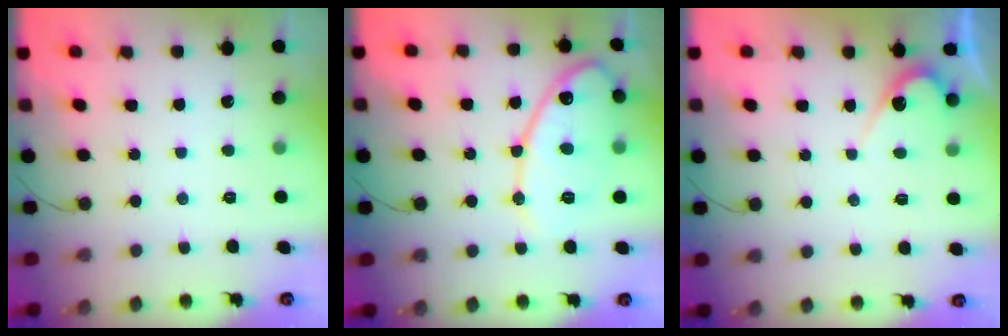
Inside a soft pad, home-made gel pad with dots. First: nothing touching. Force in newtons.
{"total": 14.4, "press": 14.4, "slide": 1.0}
{"total": 4.4, "press": 4.4, "slide": 0.3}